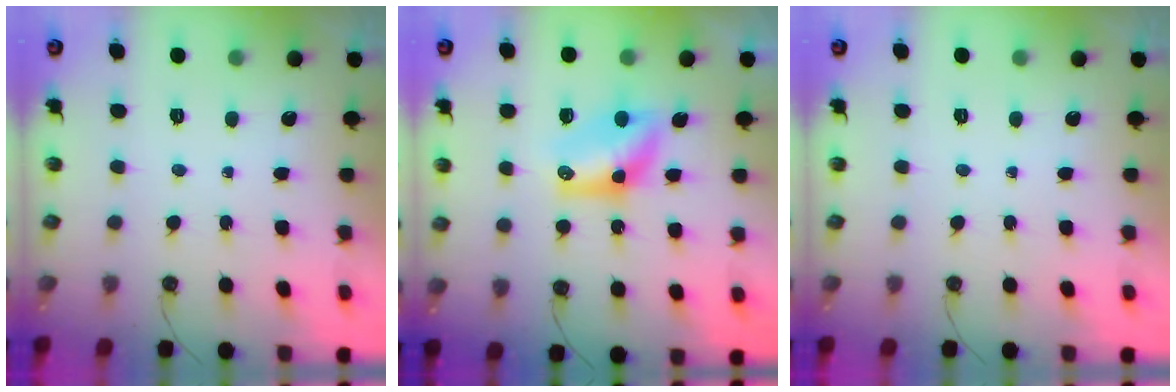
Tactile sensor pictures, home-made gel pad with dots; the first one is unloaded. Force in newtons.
{"total": 8.5, "press": 8.4, "slide": 0.8}
{"total": 0.0}